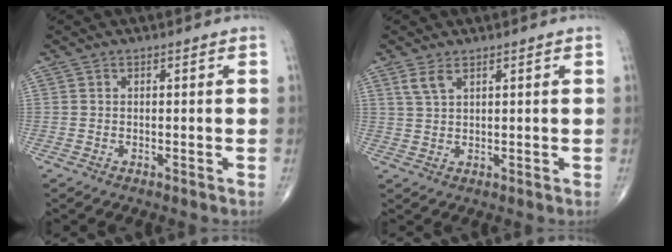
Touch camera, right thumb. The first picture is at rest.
{"total": 2.8, "force": [1.7, 1.1, 1.9], "torque": [-0.043, 0.000, 0.043]}